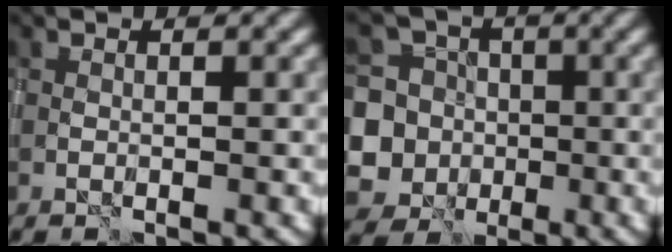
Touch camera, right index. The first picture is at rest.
{"total": 9.3, "force": [-2.2, 8.7, 2.6], "torque": [-0.060, 0.006, -0.062]}